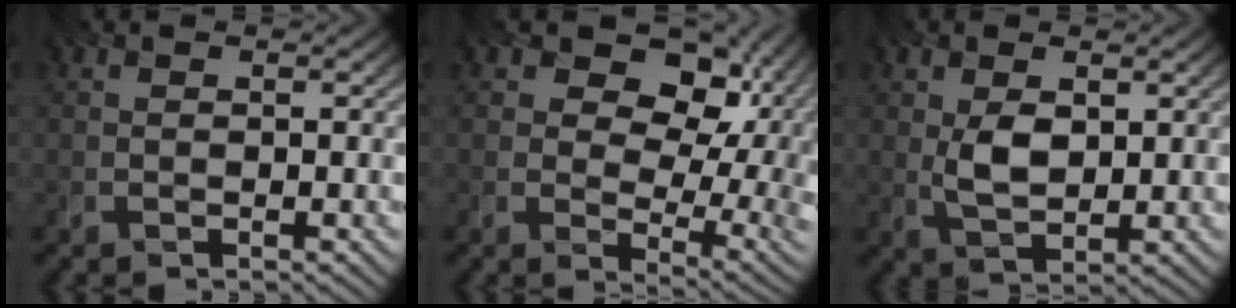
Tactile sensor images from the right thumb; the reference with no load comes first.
{"total": 13.9, "force": [4.3, 8.9, 9.7], "torque": [-0.133, 0.008, 0.072]}
{"total": 4.1, "force": [0.9, 2.3, 3.2], "torque": [-0.072, -0.005, 0.021]}